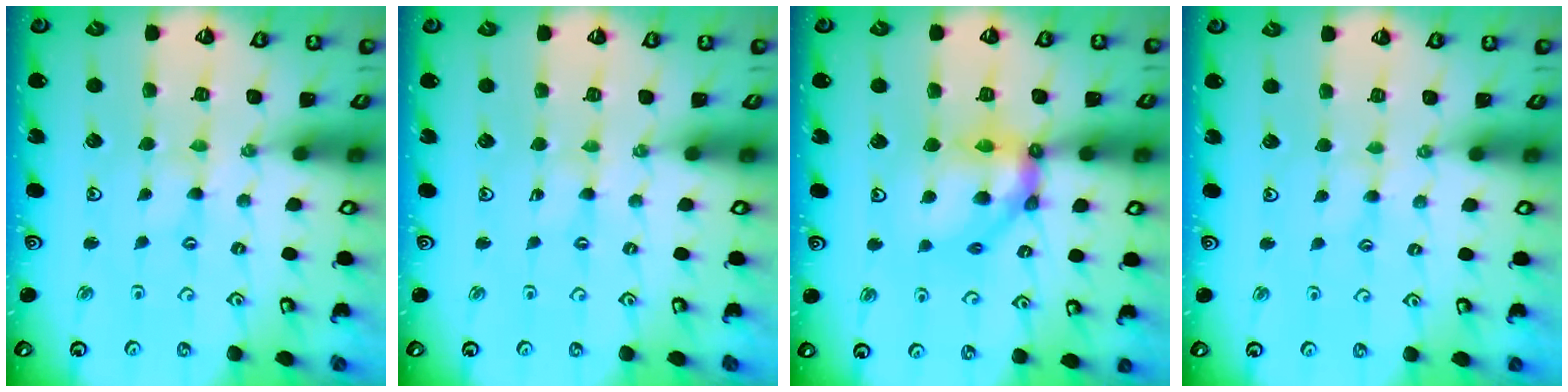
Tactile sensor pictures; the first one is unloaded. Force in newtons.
{"total": 0.0}
{"total": 11.5, "press": 11.5, "slide": 1.2}
{"total": 1.5, "press": 1.4, "slide": 0.3}